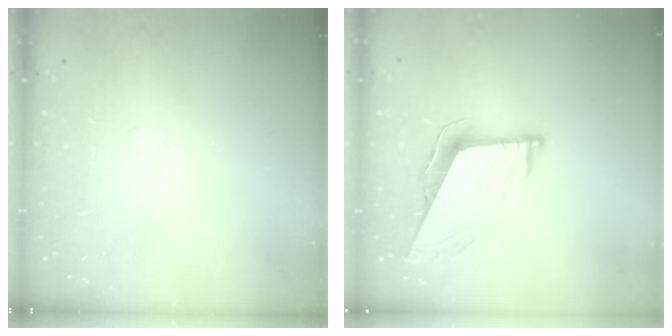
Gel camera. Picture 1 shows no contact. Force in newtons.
{"total": 8.5, "press": 8.2, "slide": 2.2}